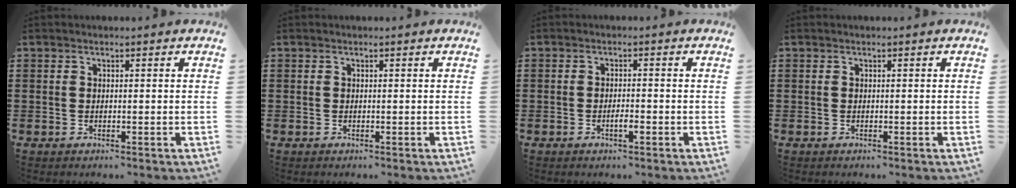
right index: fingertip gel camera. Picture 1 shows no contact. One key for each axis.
{"total": 0.0}
{"total": 1.8, "fx": -0.9, "fy": 0.5, "fz": 1.4, "tx": -0.027, "ty": -0.001, "tz": -0.016}
{"total": 0.0}